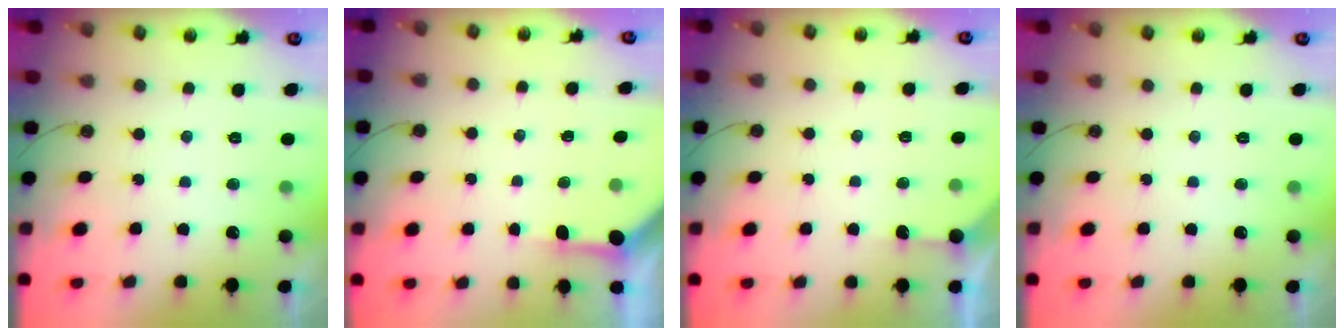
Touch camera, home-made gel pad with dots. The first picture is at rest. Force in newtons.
{"total": 3.2, "press": 3.2, "slide": 0.3}
{"total": 3.8, "press": 3.8, "slide": 0.3}
{"total": 0.0}